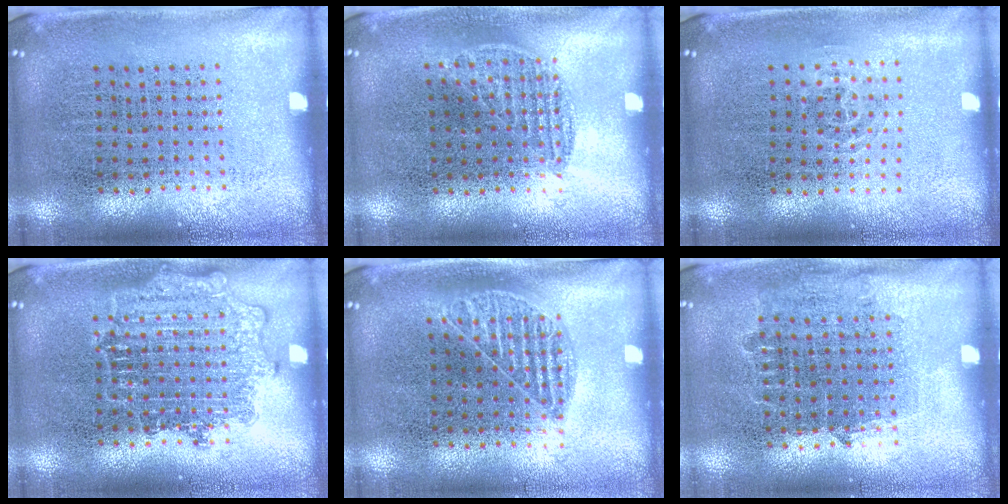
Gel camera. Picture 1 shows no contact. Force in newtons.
{"total": 0.7, "press": 0.6, "slide": 0.4}
{"total": 0.8, "press": 0.5, "slide": 0.7}
{"total": 2.6, "press": 2.6, "slide": 0.4}
{"total": 1.0, "press": 0.8, "slide": 0.5}
{"total": 0.8, "press": 0.8, "slide": 0.3}